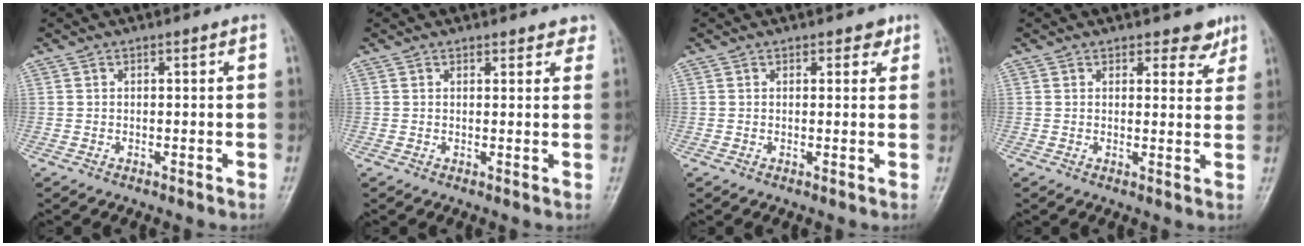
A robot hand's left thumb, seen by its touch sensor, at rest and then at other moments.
{"total": 2.8, "force": [2.4, 1.4, 0.6], "torque": [0.026, -0.009, 0.018]}
{"total": 2.1, "force": [1.3, 1.4, 1.0], "torque": [0.008, -0.004, 0.012]}
{"total": 3.9, "force": [3.0, 2.2, 1.2], "torque": [0.014, -0.019, 0.035]}